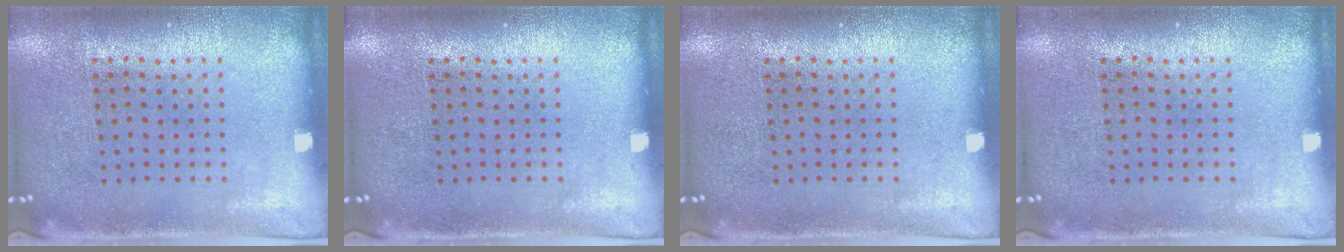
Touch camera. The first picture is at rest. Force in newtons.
{"total": 0.0}
{"total": 0.0}
{"total": 0.0}